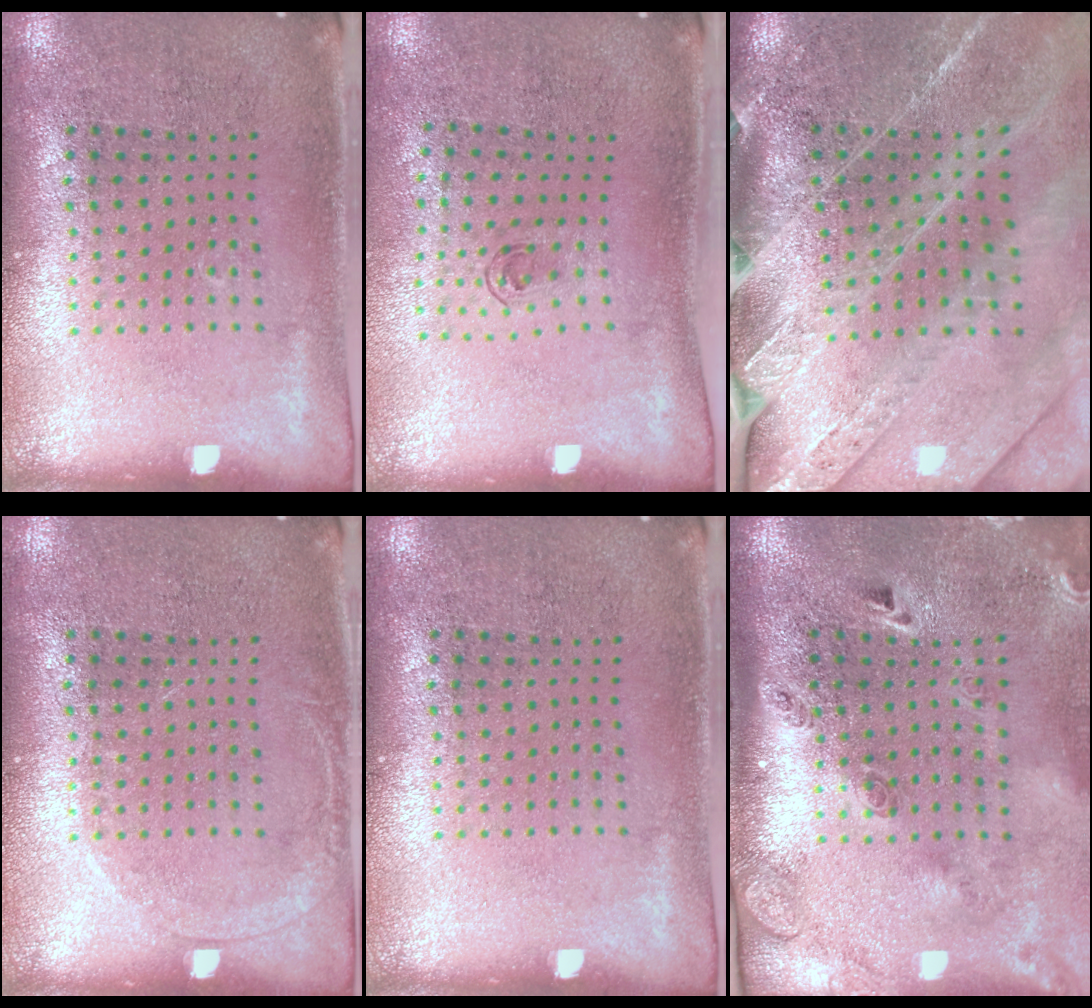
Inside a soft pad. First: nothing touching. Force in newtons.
{"total": 0.6, "press": 0.3, "slide": 0.6}
{"total": 3.9, "press": 3.2, "slide": 2.2}
{"total": 1.0, "press": 1.0, "slide": 0.2}
{"total": 0.0}
{"total": 3.0, "press": 2.0, "slide": 2.2}